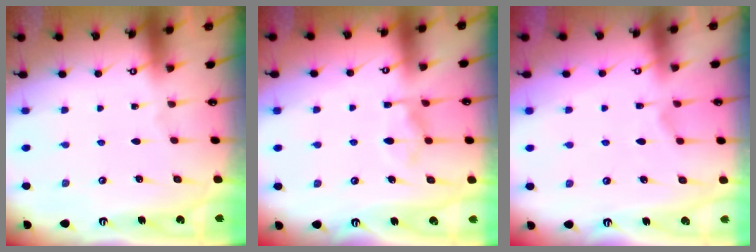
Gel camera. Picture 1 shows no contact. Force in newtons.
{"total": 8.6, "press": 8.6, "slide": 0.7}
{"total": 2.0, "press": 1.5, "slide": 1.3}